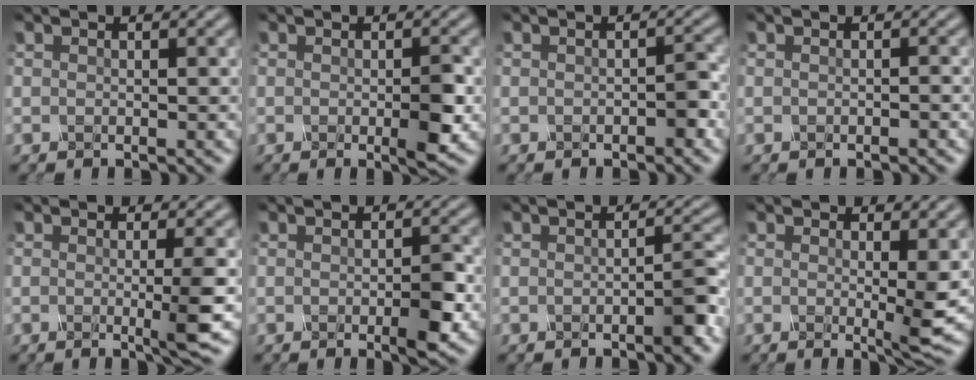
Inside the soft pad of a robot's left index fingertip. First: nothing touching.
{"total": 2.4, "force": [-0.9, 0.2, 2.2], "torque": [-0.052, -0.005, -0.009]}
{"total": 1.2, "force": [-1.0, 0.0, 0.8], "torque": [-0.022, 0.005, -0.009]}
{"total": 1.1, "force": [-0.7, 0.3, 0.7], "torque": [-0.003, 0.011, -0.012]}
{"total": 3.6, "force": [-0.4, 0.4, 3.6], "torque": [-0.063, -0.009, -0.004]}
{"total": 2.6, "force": [-1.2, 0.4, 2.3], "torque": [-0.054, -0.004, -0.014]}
{"total": 2.5, "force": [-1.6, 0.1, 1.9], "torque": [-0.034, 0.004, -0.028]}
{"total": 3.4, "force": [-0.1, 0.4, 3.4], "torque": [-0.066, -0.011, 0.006]}